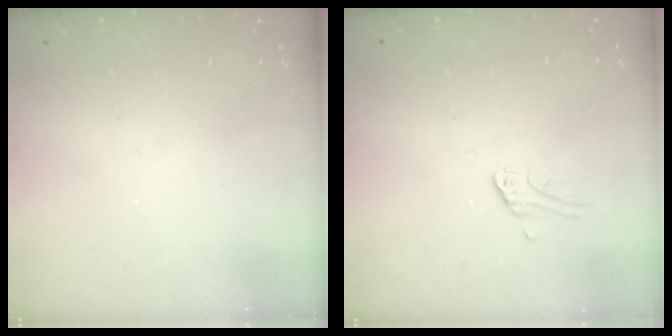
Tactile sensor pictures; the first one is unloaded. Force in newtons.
{"total": 2.4, "press": 2.4, "slide": 0.1}